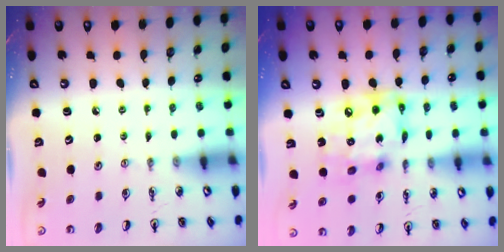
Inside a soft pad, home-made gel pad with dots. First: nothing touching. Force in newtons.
{"total": 14.6, "press": 14.5, "slide": 1.2}